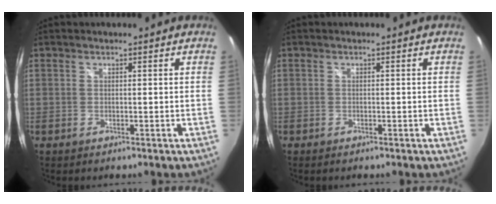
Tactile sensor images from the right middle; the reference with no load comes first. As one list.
[{"total": 1.4, "force": [-1.3, 0.5, 0.3], "torque": [-0.010, -0.009, -0.022]}]